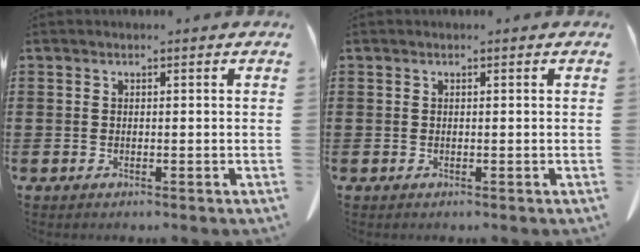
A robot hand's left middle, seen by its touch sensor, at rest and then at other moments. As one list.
[{"total": 0.0}]